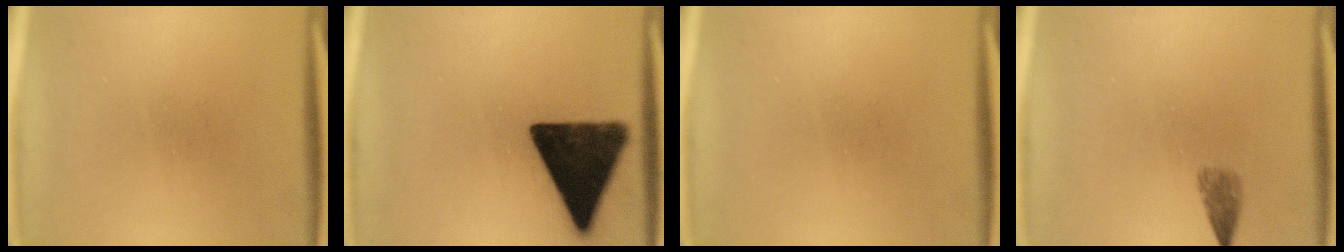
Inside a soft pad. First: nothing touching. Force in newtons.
{"total": 16.1}
{"total": 0.0}
{"total": 1.8}